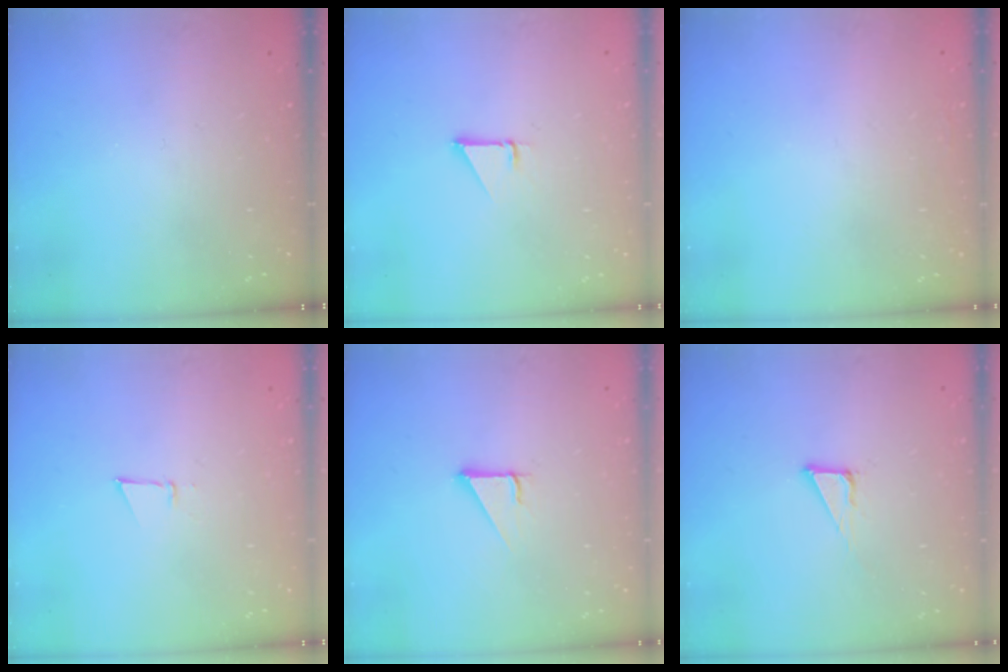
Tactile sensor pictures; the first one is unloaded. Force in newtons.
{"total": 1.0, "press": 1.0, "slide": 0.1}
{"total": 1.4, "press": 1.3, "slide": 0.2}
{"total": 3.1, "press": 3.1, "slide": 0.6}
{"total": 2.8, "press": 2.8, "slide": 0.0}
{"total": 3.8, "press": 3.7, "slide": 0.2}